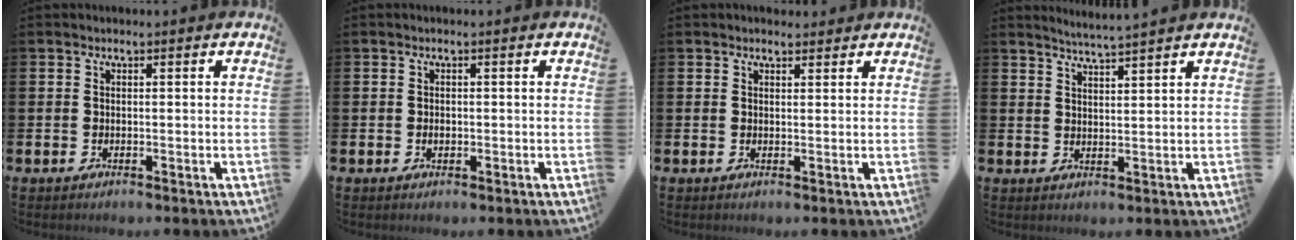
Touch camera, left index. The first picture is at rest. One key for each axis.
{"total": 0.8, "fx": 0.0, "fy": 0.6, "fz": 0.5, "tx": -0.008, "ty": 0.004, "tz": -0.002}
{"total": 1.6, "fx": 1.5, "fy": 0.6, "fz": 0.2, "tx": 0.004, "ty": 0.000, "tz": 0.027}
{"total": 3.8, "fx": 3.7, "fy": -0.8, "fz": 0.1, "tx": -0.014, "ty": -0.018, "tz": 0.067}